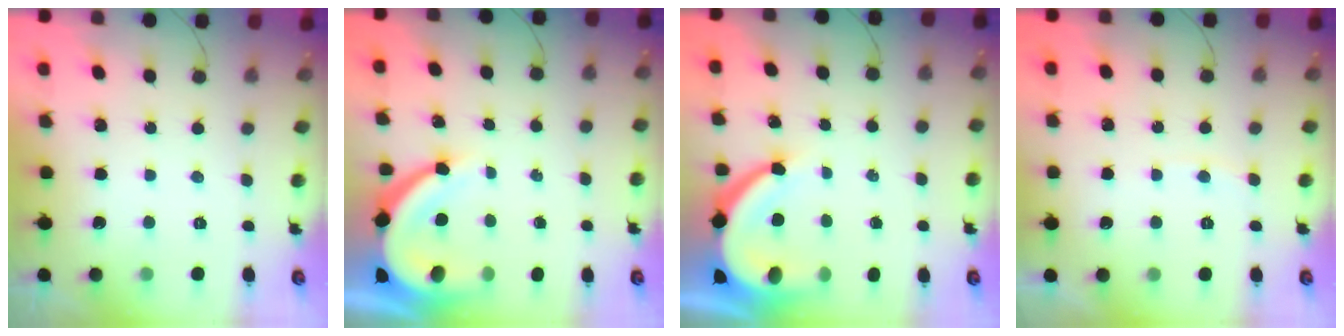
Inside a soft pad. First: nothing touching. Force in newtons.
{"total": 11.1, "press": 11.1, "slide": 1.3}
{"total": 11.7, "press": 11.6, "slide": 1.5}
{"total": 2.9, "press": 2.9, "slide": 0.4}